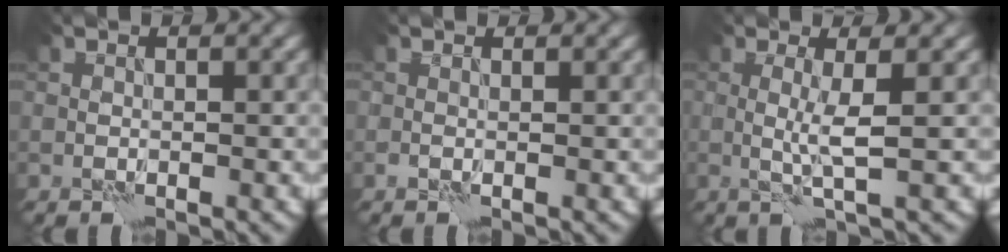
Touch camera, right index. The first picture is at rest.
{"total": 0.8, "force": [-0.1, 0.5, 0.6], "torque": [-0.013, 0.002, -0.006]}
{"total": 2.3, "force": [0.4, 0.1, 2.2], "torque": [-0.044, -0.005, 0.005]}